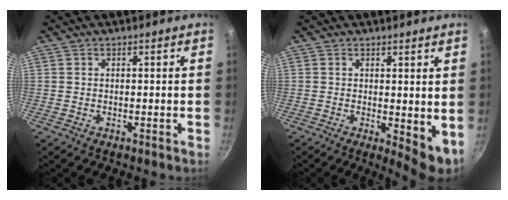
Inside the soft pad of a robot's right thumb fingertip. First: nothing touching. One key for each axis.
{"total": 5.7, "fx": 0.6, "fy": 2.3, "fz": 5.2, "tx": -0.065, "ty": -0.010, "tz": 0.012}